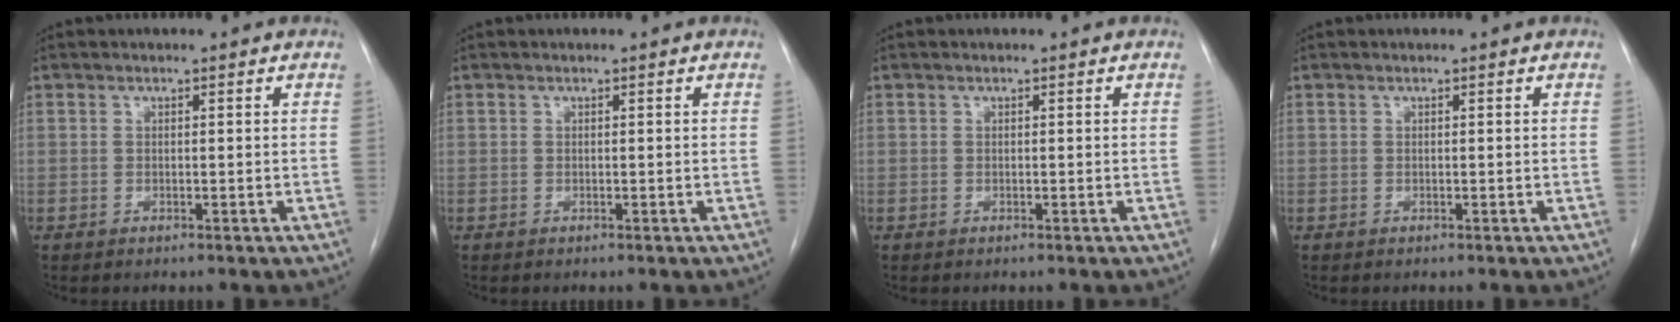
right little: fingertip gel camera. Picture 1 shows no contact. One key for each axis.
{"total": 0.0}
{"total": 0.0}
{"total": 0.0}